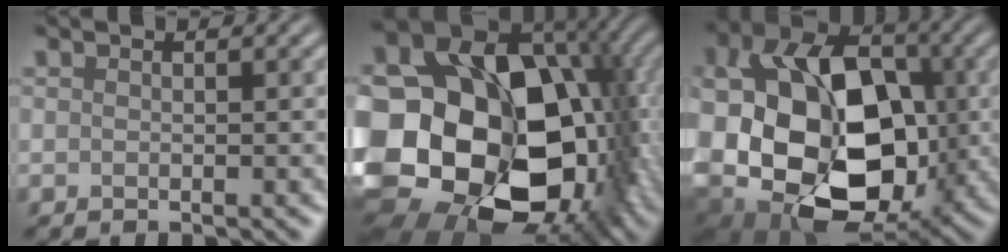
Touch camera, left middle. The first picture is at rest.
{"total": 23.4, "force": [-3.1, 17.8, 14.9], "torque": [-0.277, -0.030, -0.072]}
{"total": 20.7, "force": [-0.8, 15.9, 13.3], "torque": [-0.243, -0.029, -0.011]}